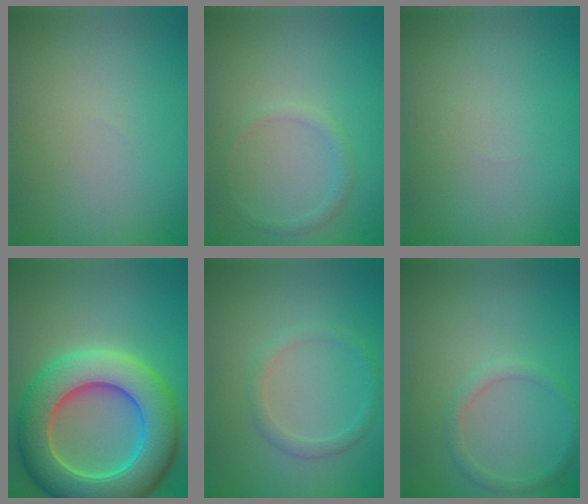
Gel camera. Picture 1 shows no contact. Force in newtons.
{"total": 1.1, "press": 1.1, "slide": 0.1}
{"total": 0.0}
{"total": 10.8, "press": 10.8, "slide": 0.8}
{"total": 1.5, "press": 1.5, "slide": 0.1}
{"total": 1.3, "press": 1.3, "slide": 0.1}